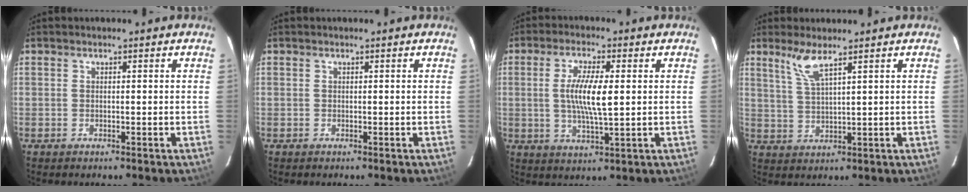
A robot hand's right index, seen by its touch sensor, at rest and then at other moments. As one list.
[{"total": 0.0}, {"total": 8.0, "force": [0.7, 1.6, 7.8], "torque": [-0.148, -0.002, 0.013]}, {"total": 4.5, "force": [3.1, 0.1, 3.2], "torque": [-0.068, -0.003, 0.068]}]